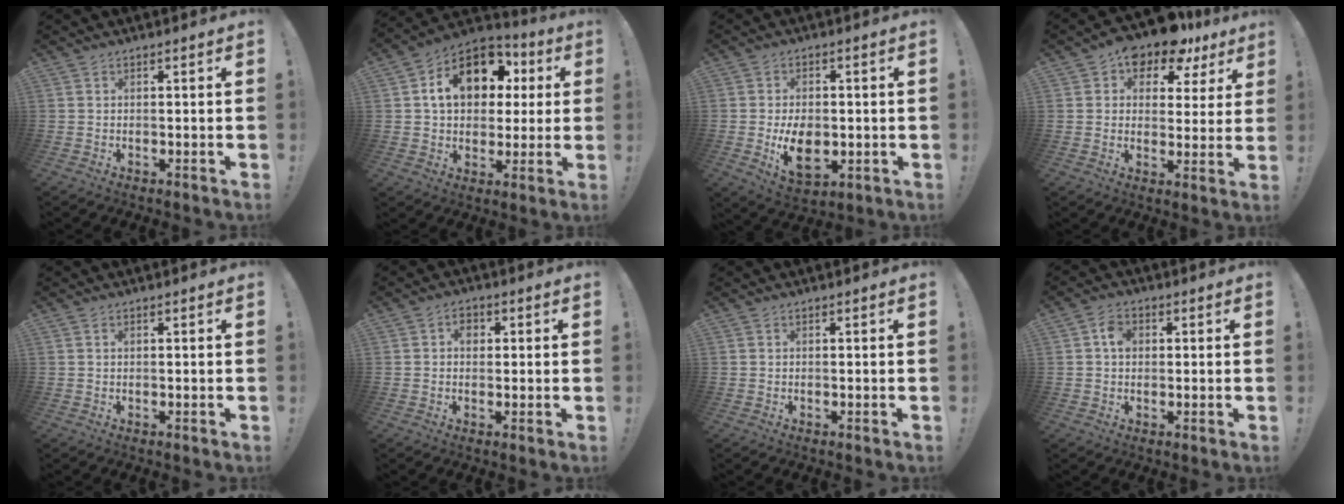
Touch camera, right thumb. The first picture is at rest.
{"total": 16.2, "force": [5.1, 11.9, 9.8], "torque": [-0.147, -0.011, 0.099]}
{"total": 10.8, "force": [-2.2, 7.2, 7.6], "torque": [-0.122, -0.003, -0.036]}
{"total": 11.2, "force": [8.2, 6.1, 4.7], "torque": [-0.070, -0.061, 0.146]}
{"total": 0.0}
{"total": 3.3, "force": [0.7, 2.5, 2.0], "torque": [-0.026, 0.001, 0.010]}
{"total": 0.0}
{"total": 4.1, "force": [0.6, 3.2, 2.5], "torque": [-0.033, 0.004, 0.008]}